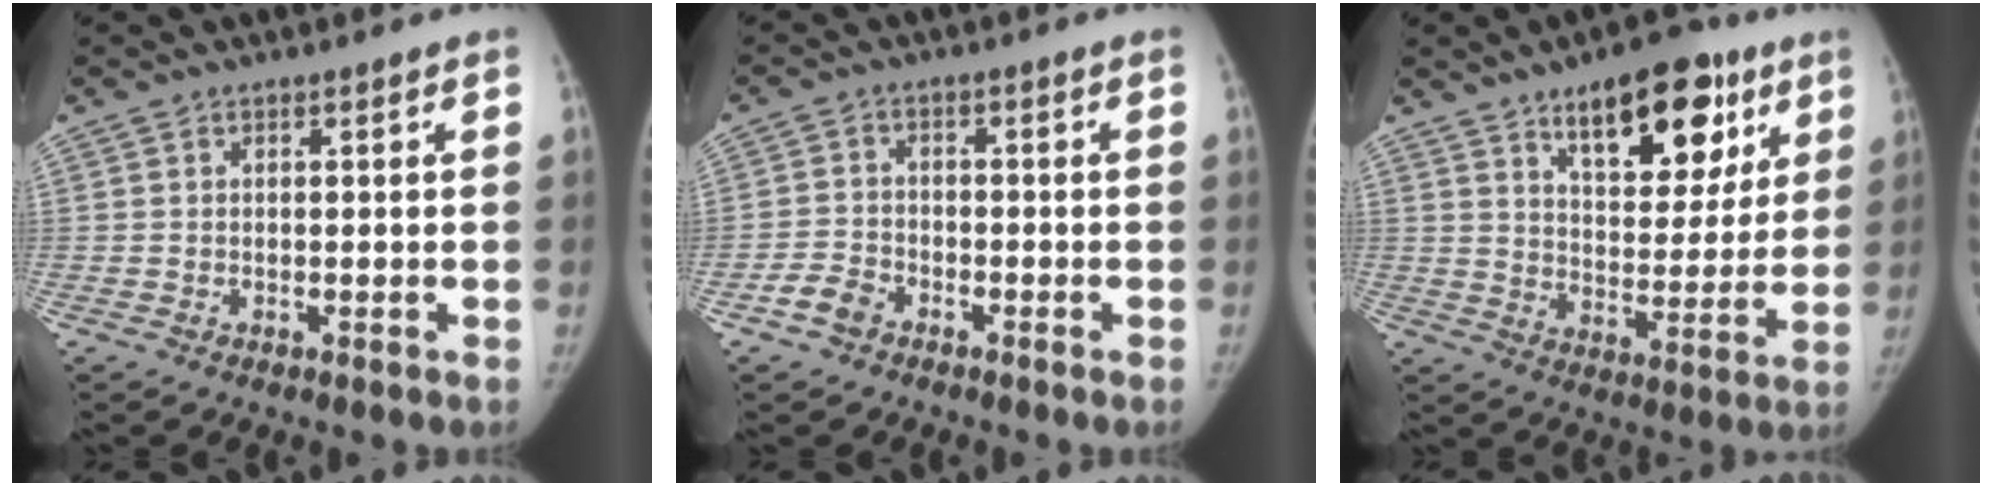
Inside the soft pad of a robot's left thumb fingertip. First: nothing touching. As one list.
[{"total": 4.0, "force": [-2.6, 2.6, 1.6], "torque": [-0.027, 0.018, -0.051]}, {"total": 17.7, "force": [9.9, 8.4, 12.1], "torque": [-0.118, -0.043, 0.149]}]